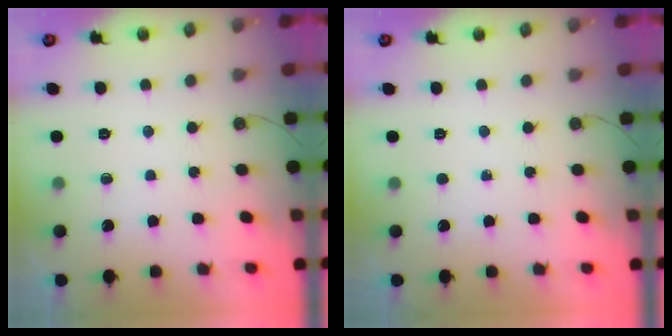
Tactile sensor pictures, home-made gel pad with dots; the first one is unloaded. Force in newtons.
{"total": 0.0}